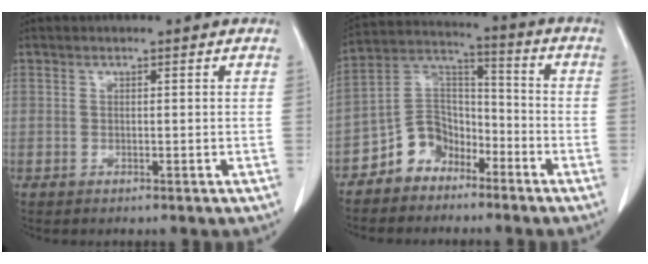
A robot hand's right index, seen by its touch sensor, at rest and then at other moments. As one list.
[{"total": 8.5, "force": [-5.6, 6.0, 2.3], "torque": [-0.047, 0.039, -0.105]}]